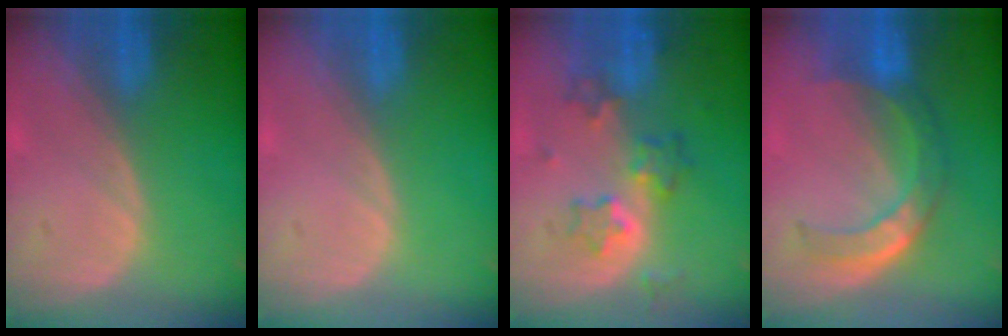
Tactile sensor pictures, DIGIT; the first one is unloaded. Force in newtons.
{"total": 0.0}
{"total": 6.0, "press": 5.8, "slide": 1.5}
{"total": 7.9, "press": 6.6, "slide": 4.3}